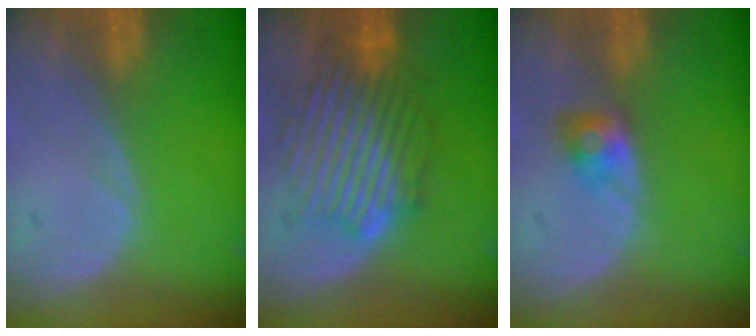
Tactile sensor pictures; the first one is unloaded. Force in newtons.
{"total": 9.0, "press": 8.8, "slide": 1.8}
{"total": 2.8, "press": 2.6, "slide": 1.2}